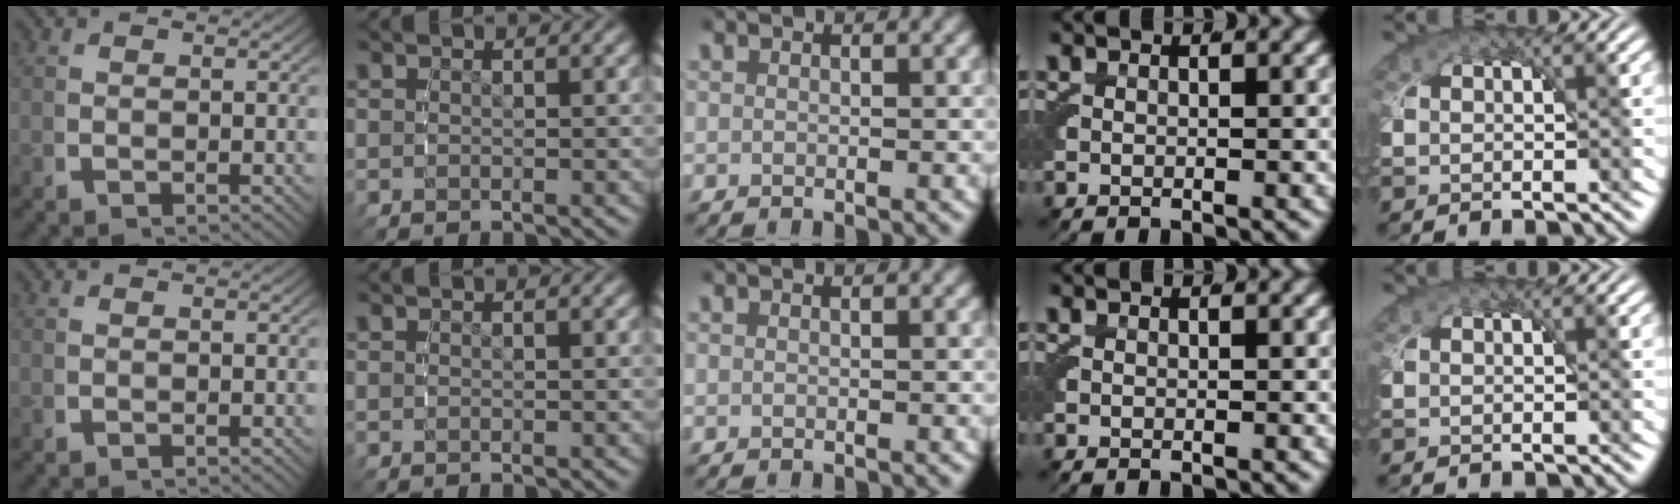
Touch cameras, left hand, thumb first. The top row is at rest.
{}